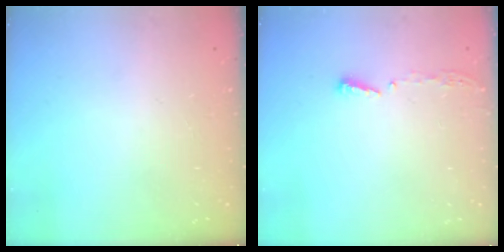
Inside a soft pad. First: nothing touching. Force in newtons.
{"total": 3.8, "press": 3.8, "slide": 0.4}